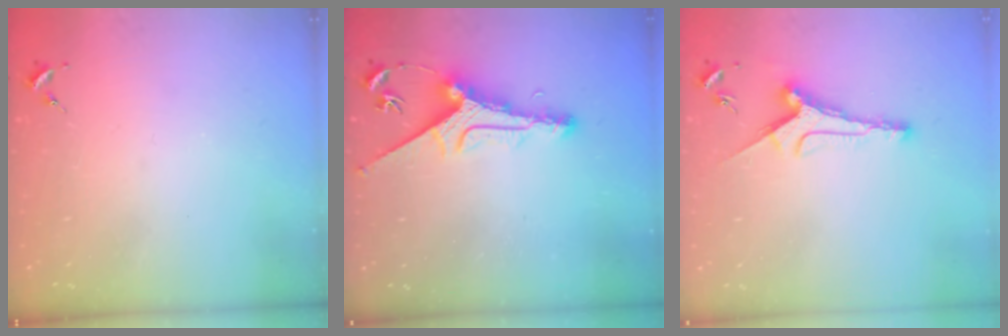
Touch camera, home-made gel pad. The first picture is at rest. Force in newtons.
{"total": 11.1, "press": 11.0, "slide": 1.0}
{"total": 9.1, "press": 9.1, "slide": 0.6}